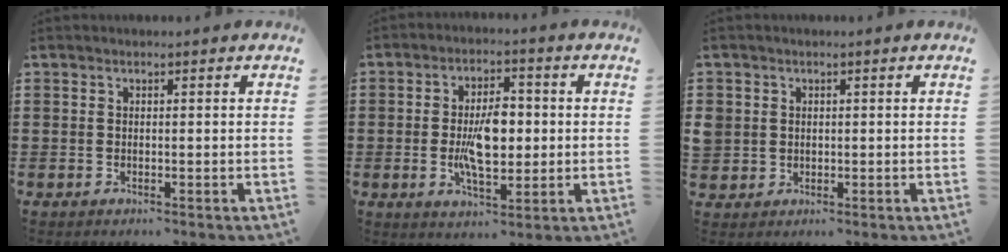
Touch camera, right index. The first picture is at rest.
{"total": 7.9, "force": [-0.5, 3.8, 6.9], "torque": [-0.129, -0.004, -0.017]}
{"total": 2.0, "force": [0.3, 1.9, 0.3], "torque": [-0.014, 0.009, 0.004]}